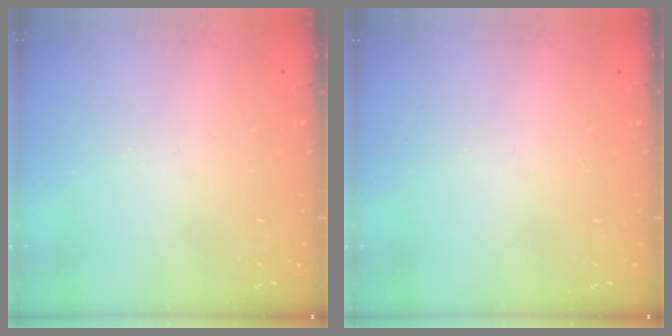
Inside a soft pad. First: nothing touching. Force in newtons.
{"total": 0.0}